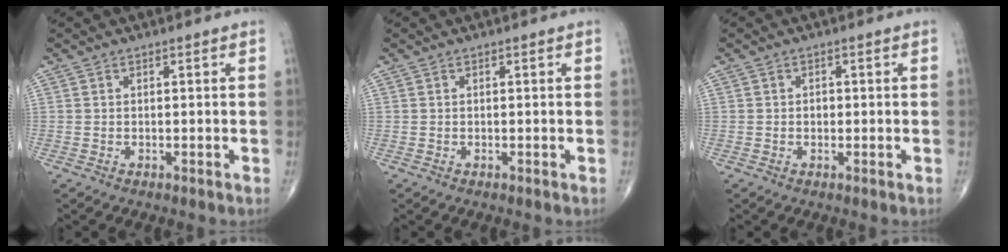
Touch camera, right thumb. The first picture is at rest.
{"total": 0.0}
{"total": 1.1, "force": [-0.1, 0.9, 0.6], "torque": [-0.006, 0.002, -0.003]}